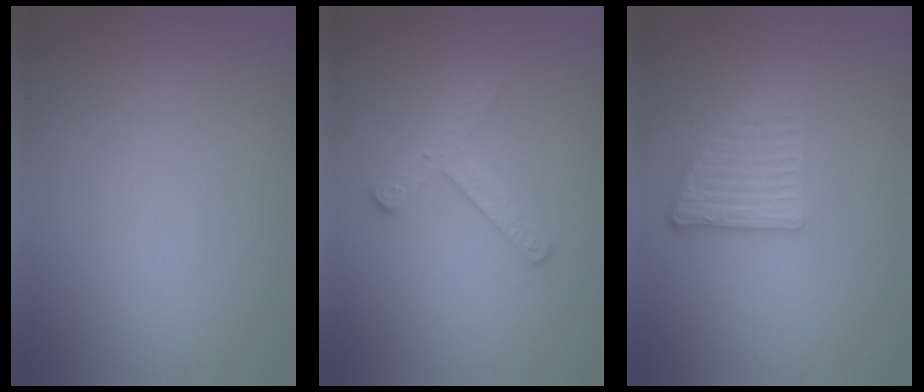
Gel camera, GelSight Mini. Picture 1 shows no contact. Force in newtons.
{"total": 2.4, "press": 2.4, "slide": 0.4}
{"total": 2.6, "press": 2.3, "slide": 1.3}